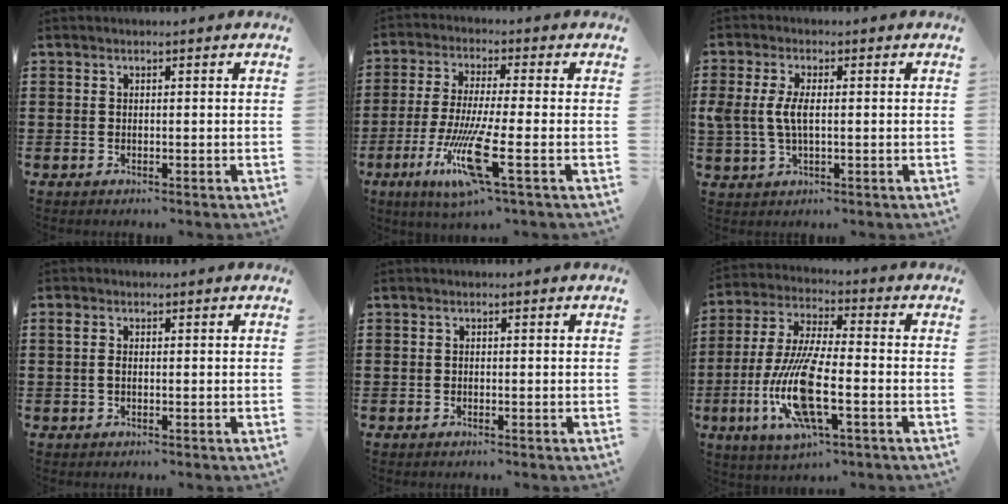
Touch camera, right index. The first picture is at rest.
{"total": 11.8, "force": [-4.2, 1.3, 10.9], "torque": [-0.232, -0.022, -0.080]}
{"total": 4.8, "force": [0.2, 2.1, 4.3], "torque": [-0.114, -0.006, -0.007]}
{"total": 1.1, "force": [0.0, 0.6, 1.0], "torque": [-0.028, 0.000, -0.003]}
{"total": 0.0}
{"total": 12.8, "force": [-4.1, 3.4, 11.6], "torque": [-0.256, -0.016, -0.079]}